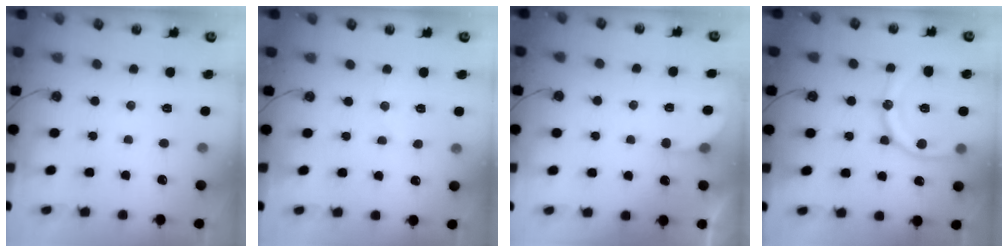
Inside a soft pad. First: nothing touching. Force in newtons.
{"total": 5.0, "press": 5.0, "slide": 0.4}
{"total": 2.9, "press": 2.9, "slide": 0.3}
{"total": 16.1, "press": 16.0, "slide": 1.9}